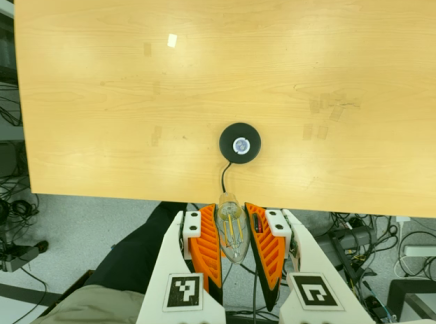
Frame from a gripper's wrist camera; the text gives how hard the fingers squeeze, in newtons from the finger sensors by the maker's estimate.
{"total": 20.2, "left": 21.4, "right": 19.0}